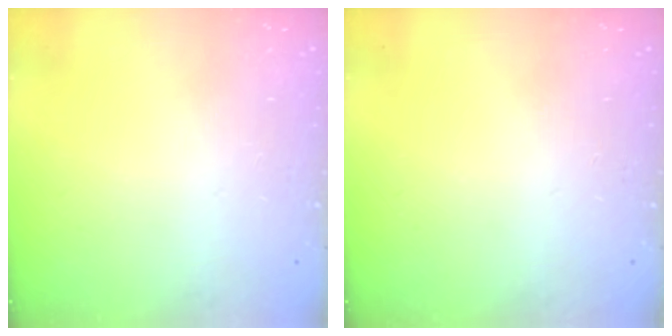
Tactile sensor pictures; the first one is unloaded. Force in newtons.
{"total": 0.0}